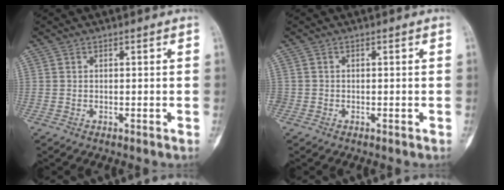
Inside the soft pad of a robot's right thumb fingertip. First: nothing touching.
{"total": 0.7, "force": [-0.3, 0.6, 0.1], "torque": [0.000, 0.003, -0.009]}